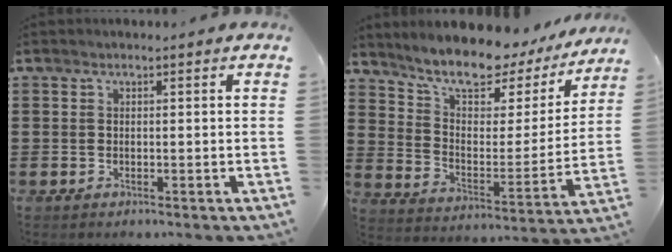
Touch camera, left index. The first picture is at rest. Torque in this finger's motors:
{"motor_torque": [2.14, 0.00, 0.81, 0.21]}